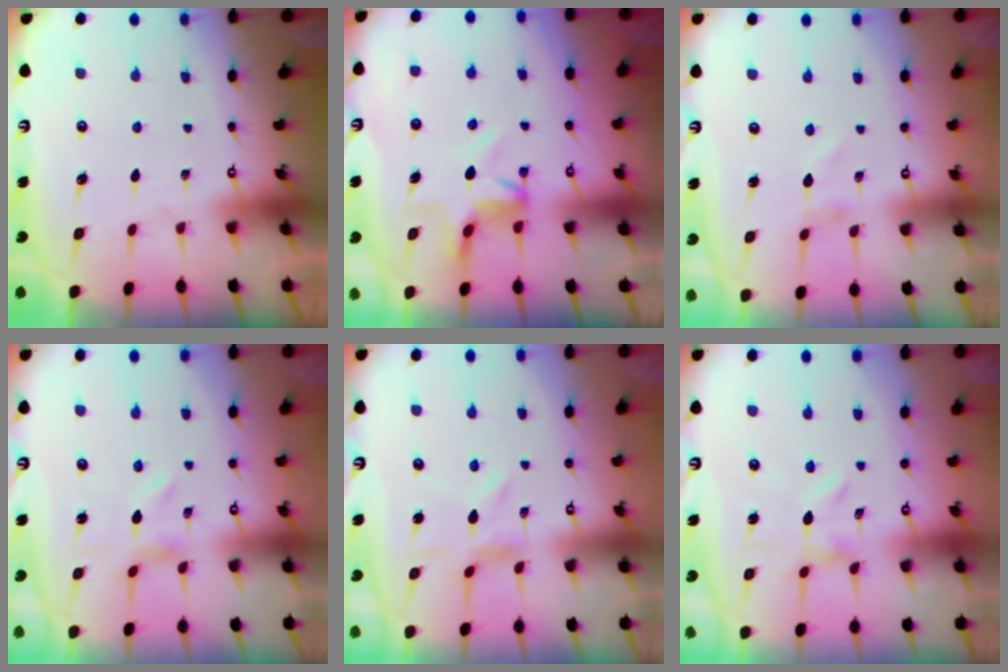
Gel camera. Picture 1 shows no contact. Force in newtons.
{"total": 3.9, "press": 3.9, "slide": 0.4}
{"total": 0.8, "press": 0.8, "slide": 0.1}
{"total": 0.0}
{"total": 1.4, "press": 1.4, "slide": 0.3}
{"total": 0.0}